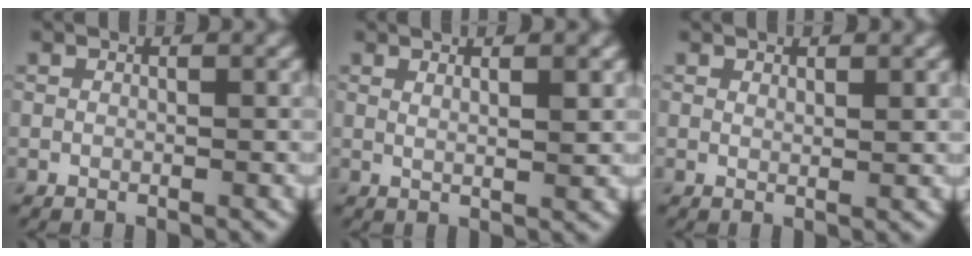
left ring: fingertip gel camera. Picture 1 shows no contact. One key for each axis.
{"total": 3.8, "fx": 1.7, "fy": 1.3, "fz": 3.2, "tx": -0.019, "ty": 0.011, "tz": 0.001}
{"total": 0.8, "fx": 0.7, "fy": 0.1, "fz": 0.4, "tx": -0.005, "ty": -0.001, "tz": 0.013}